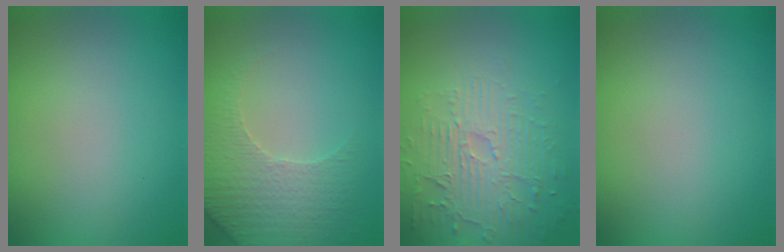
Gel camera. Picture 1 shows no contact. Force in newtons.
{"total": 4.7, "press": 3.6, "slide": 3.0}
{"total": 4.1, "press": 3.7, "slide": 1.9}
{"total": 0.0}